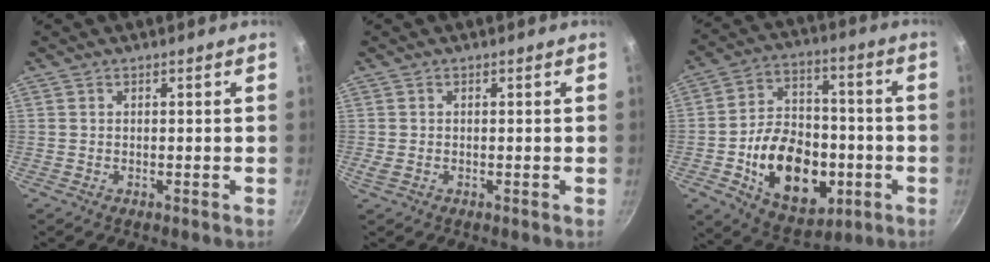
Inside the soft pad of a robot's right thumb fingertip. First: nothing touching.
{"total": 1.0, "force": [-0.1, 0.5, 0.8], "torque": [-0.019, -0.001, -0.001]}
{"total": 20.8, "force": [-5.1, 14.1, 14.4], "torque": [-0.193, 0.033, -0.071]}